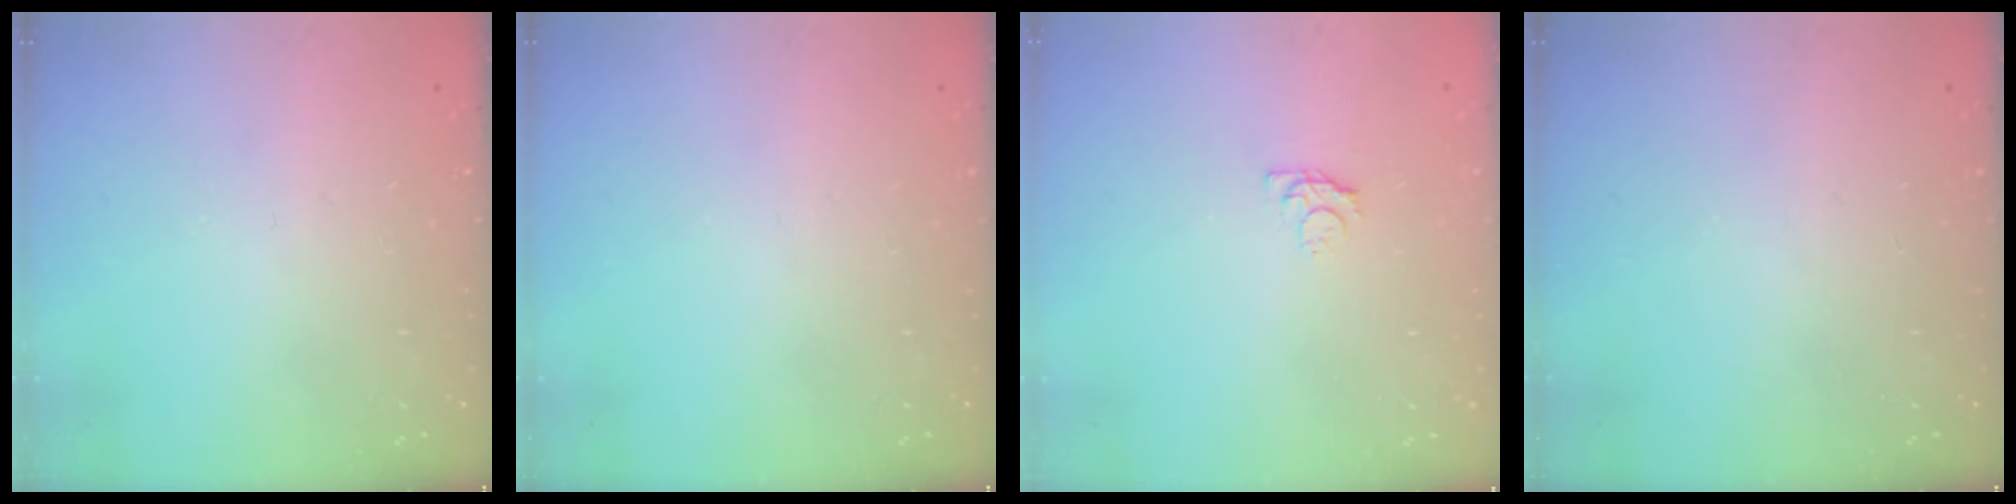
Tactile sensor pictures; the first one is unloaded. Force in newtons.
{"total": 0.0}
{"total": 4.0, "press": 4.0, "slide": 0.4}
{"total": 0.0}